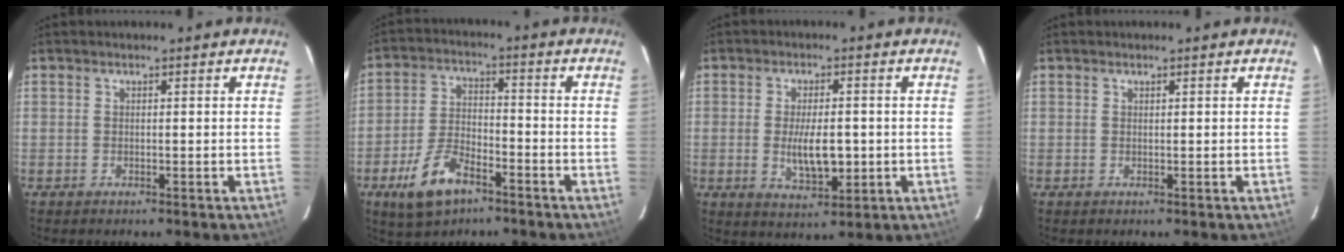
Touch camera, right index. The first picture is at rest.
{"total": 12.0, "force": [-7.2, 5.3, 8.0], "torque": [-0.173, 0.005, -0.131]}
{"total": 7.6, "force": [-0.8, 3.2, 6.9], "torque": [-0.127, -0.009, -0.009]}
{"total": 0.0}